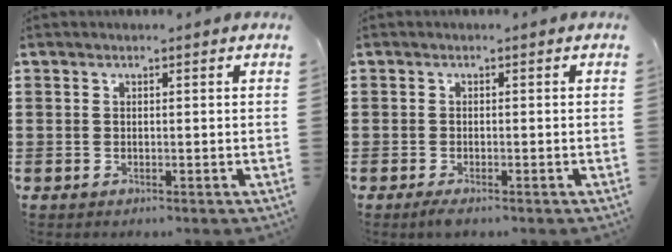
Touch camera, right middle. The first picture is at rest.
{"total": 0.9, "force": [-0.6, 0.1, 0.7], "torque": [-0.014, -0.006, -0.010]}